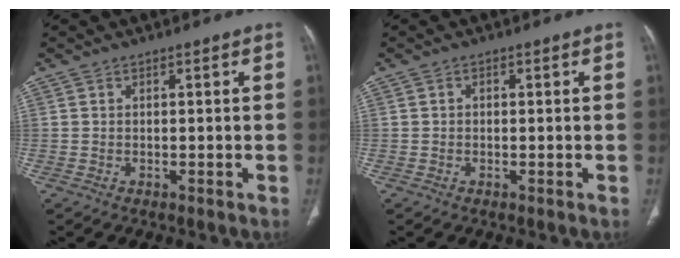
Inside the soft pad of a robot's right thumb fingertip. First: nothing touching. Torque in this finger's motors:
{"motor_torque": [-0.33, 0.09, -0.34, 0.22, 0.01]}